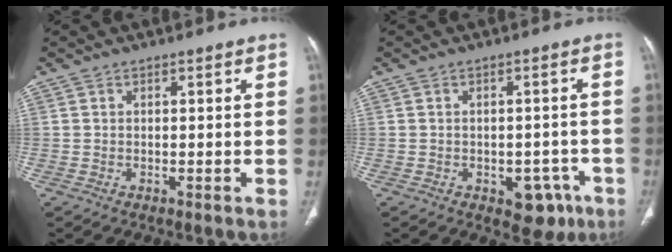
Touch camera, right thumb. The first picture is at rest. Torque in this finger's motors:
{"motor_torque": [1.99, -0.97, 0.74, -0.28, -0.01]}